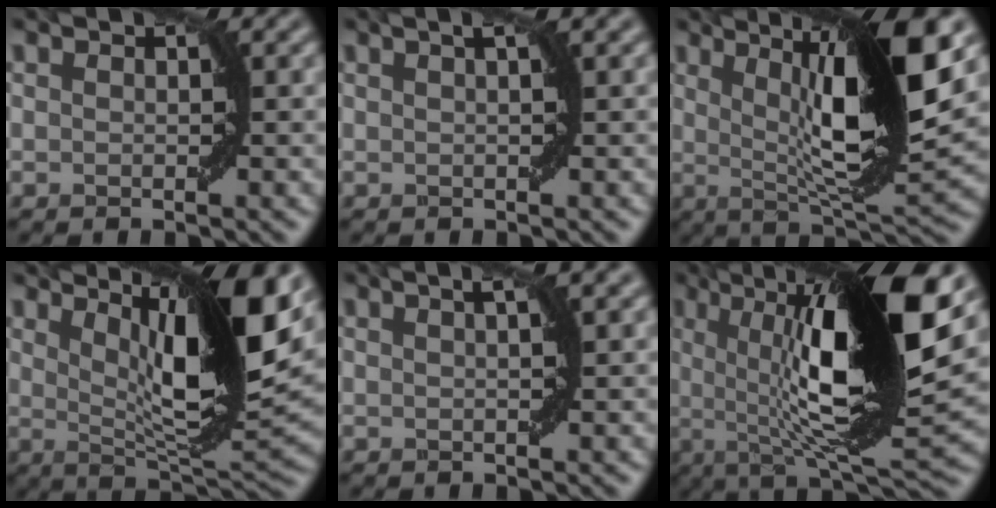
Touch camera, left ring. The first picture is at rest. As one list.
[{"total": 2.6, "force": [1.2, 0.7, 2.2], "torque": [-0.015, 0.006, 0.003]}, {"total": 12.0, "force": [3.3, 2.4, 11.3], "torque": [-0.163, 0.001, 0.061]}, {"total": 11.7, "force": [4.7, 2.6, 10.4], "torque": [-0.152, 0.000, 0.083]}, {"total": 3.5, "force": [1.6, 1.1, 2.9], "torque": [-0.019, 0.014, 0.000]}, {"total": 16.8, "force": [2.9, 4.3, 16.0], "torque": [-0.250, 0.006, 0.043]}]